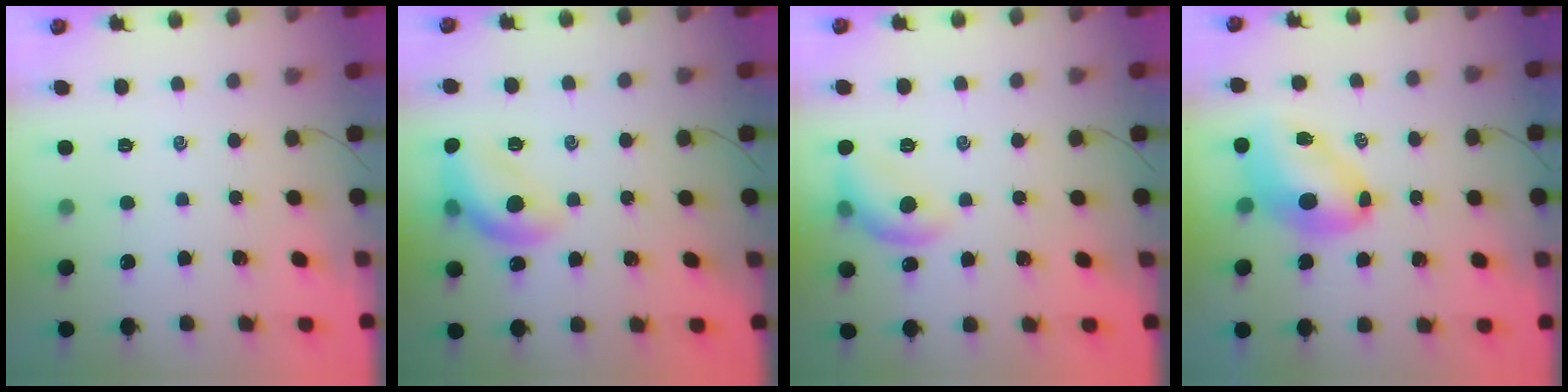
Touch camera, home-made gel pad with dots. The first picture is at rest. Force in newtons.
{"total": 13.6, "press": 13.5, "slide": 1.9}
{"total": 9.6, "press": 9.6, "slide": 0.3}
{"total": 8.5, "press": 8.3, "slide": 1.8}